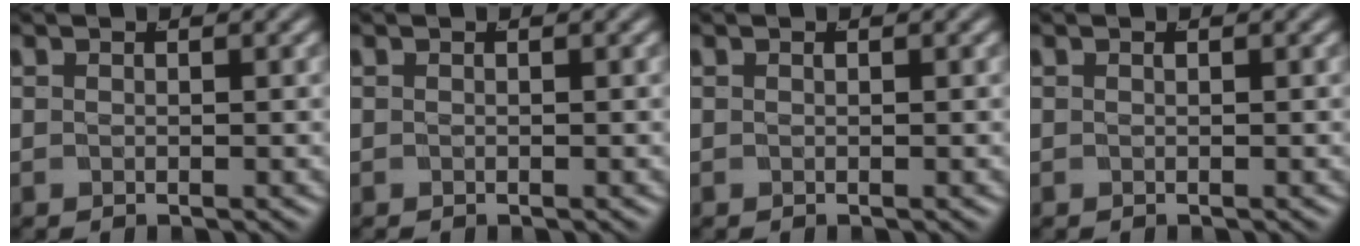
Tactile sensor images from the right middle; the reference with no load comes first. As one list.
[{"total": 0.0}, {"total": 0.0}, {"total": 0.0}]